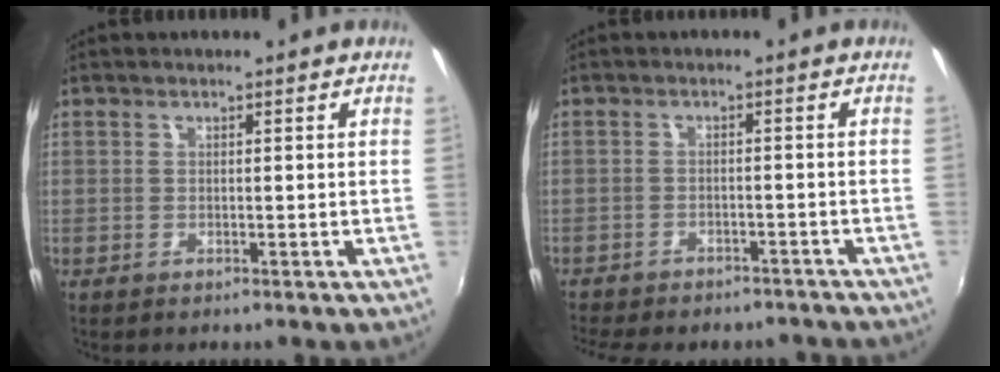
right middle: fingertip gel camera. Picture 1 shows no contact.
{"total": 12.7, "force": [-11.0, 4.2, 4.7], "torque": [-0.112, -0.017, -0.145]}